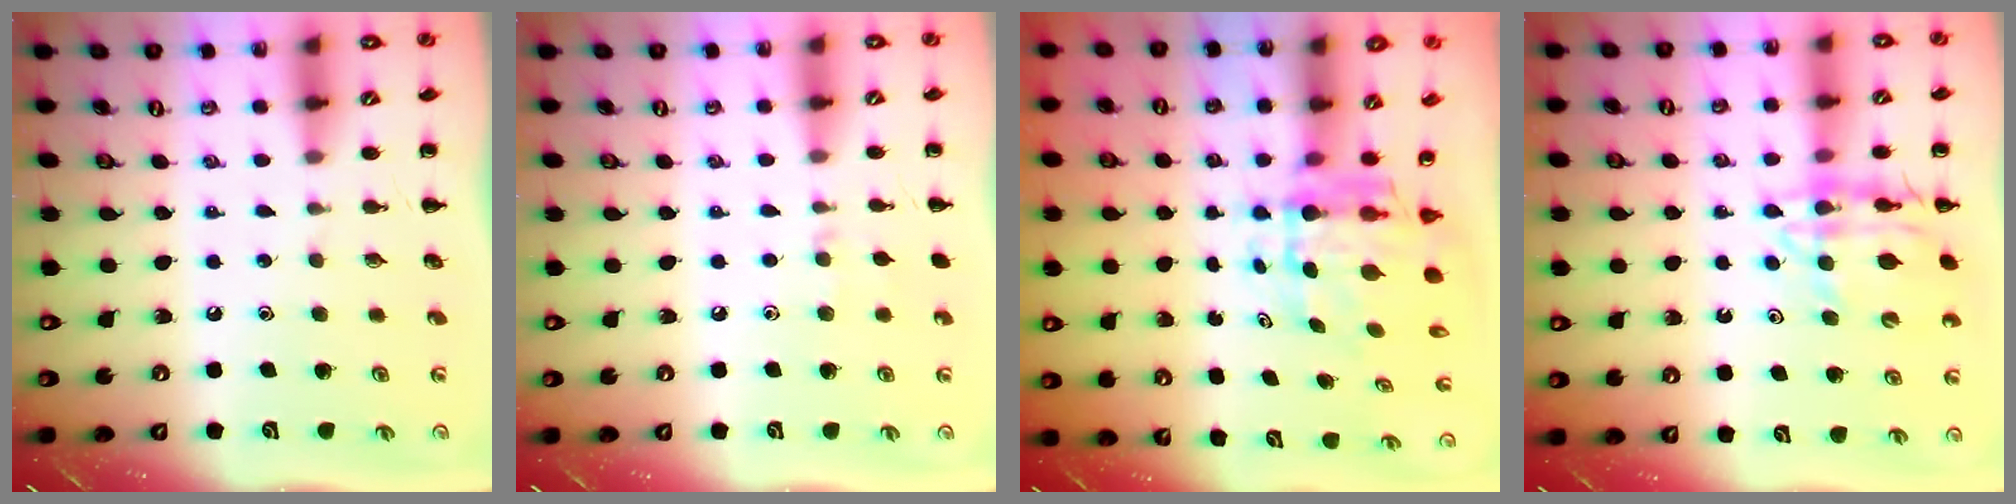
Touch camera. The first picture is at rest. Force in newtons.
{"total": 4.8, "press": 4.5, "slide": 1.7}
{"total": 6.2, "press": 5.9, "slide": 2.0}
{"total": 13.4, "press": 13.1, "slide": 2.9}